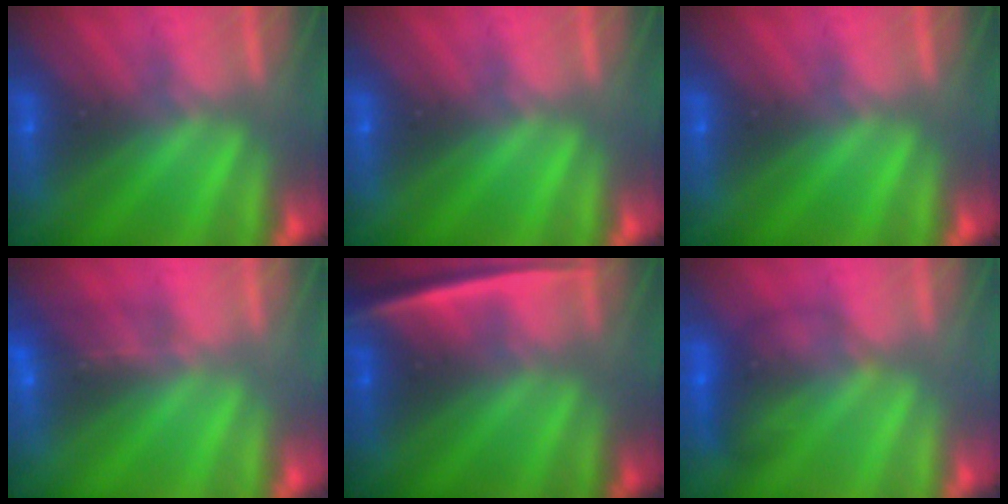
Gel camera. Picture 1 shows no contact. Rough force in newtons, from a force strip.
{"total": 0.0}
{"total": 0.0}
{"total": 1.3}
{"total": 2.4}
{"total": 2.0}